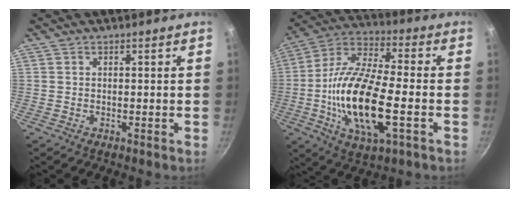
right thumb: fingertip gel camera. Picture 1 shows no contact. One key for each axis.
{"total": 20.0, "fx": -3.9, "fy": 7.5, "fz": 18.2, "tx": -0.351, "ty": 0.019, "tz": -0.086}